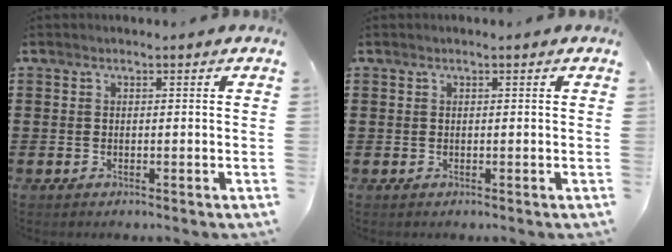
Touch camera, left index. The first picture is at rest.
{"total": 0.0}